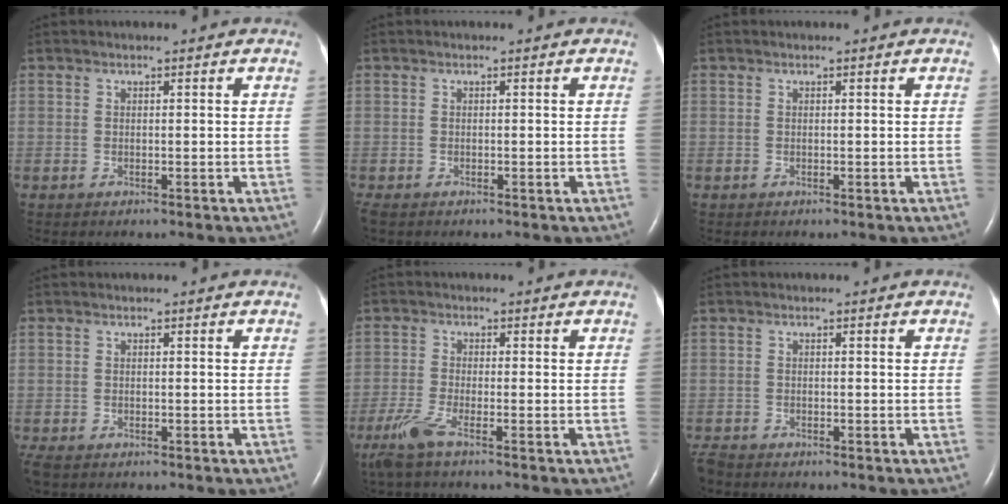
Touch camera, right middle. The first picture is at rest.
{"total": 1.1, "force": [-0.9, 0.4, 0.5], "torque": [-0.013, -0.004, -0.013]}
{"total": 0.0}
{"total": 2.3, "force": [-1.7, 1.1, 1.1], "torque": [-0.028, -0.006, -0.026]}
{"total": 4.4, "force": [-3.0, 0.2, 3.2], "torque": [-0.080, -0.013, -0.066]}
{"total": 2.5, "force": [-2.3, 0.9, 0.6], "torque": [-0.014, -0.007, -0.040]}